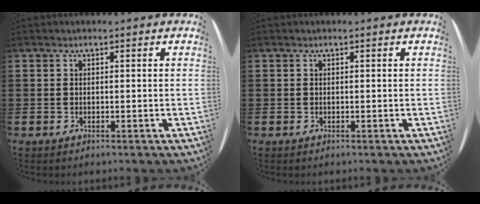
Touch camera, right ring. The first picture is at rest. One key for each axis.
{"total": 0.0}